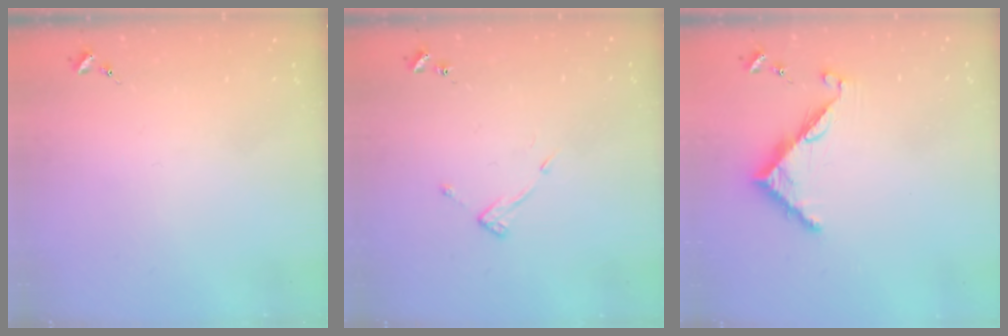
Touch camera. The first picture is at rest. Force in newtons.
{"total": 7.5, "press": 7.5, "slide": 0.5}
{"total": 7.7, "press": 7.7, "slide": 0.2}